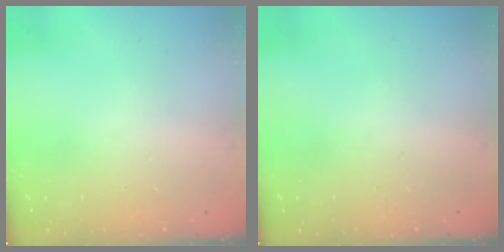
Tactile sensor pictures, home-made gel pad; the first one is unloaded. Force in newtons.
{"total": 0.0}